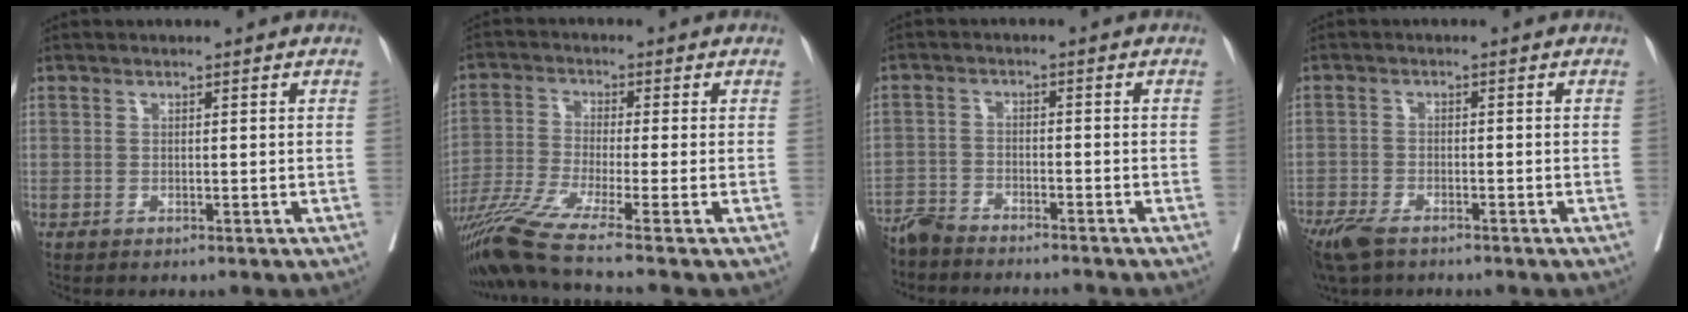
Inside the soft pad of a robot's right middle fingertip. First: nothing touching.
{"total": 10.9, "force": [-8.5, -2.7, 6.3], "torque": [-0.113, -0.027, -0.149]}
{"total": 9.0, "force": [-8.5, 0.9, 2.8], "torque": [-0.038, -0.007, -0.138]}
{"total": 8.9, "force": [-6.5, 3.5, 4.9], "torque": [-0.103, -0.017, -0.112]}